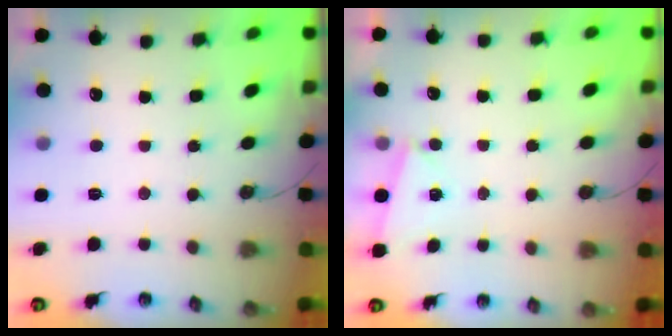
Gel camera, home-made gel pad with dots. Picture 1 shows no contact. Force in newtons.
{"total": 2.7, "press": 1.7, "slide": 2.1}